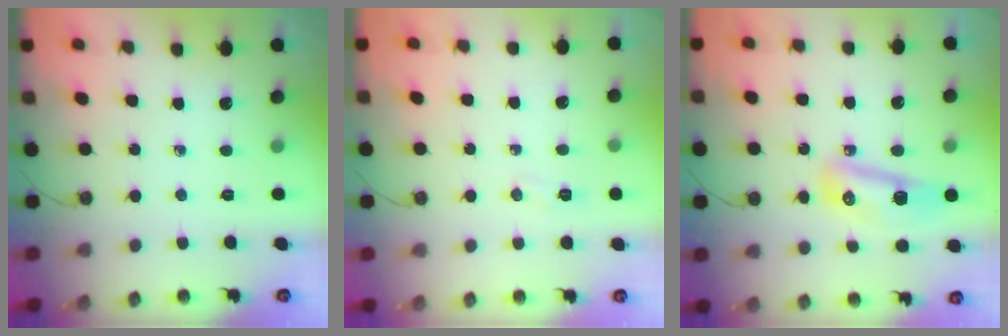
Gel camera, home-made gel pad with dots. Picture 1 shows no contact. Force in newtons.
{"total": 3.9, "press": 3.9, "slide": 0.6}
{"total": 9.8, "press": 9.8, "slide": 1.1}